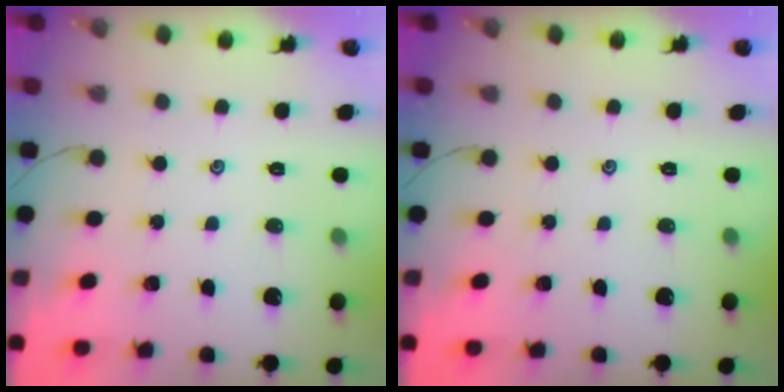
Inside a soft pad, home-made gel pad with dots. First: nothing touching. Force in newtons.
{"total": 0.0}